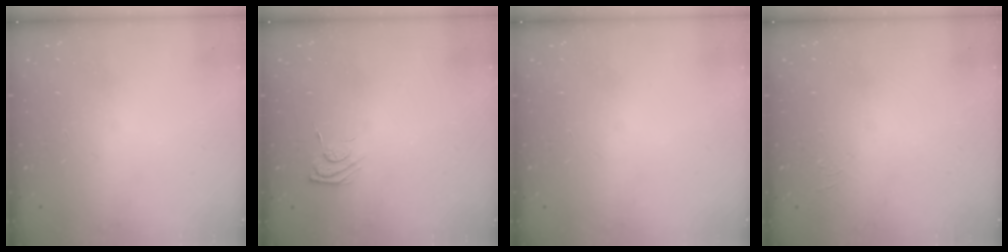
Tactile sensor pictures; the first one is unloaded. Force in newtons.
{"total": 4.9, "press": 4.7, "slide": 1.1}
{"total": 0.0}
{"total": 4.5, "press": 4.4, "slide": 0.9}